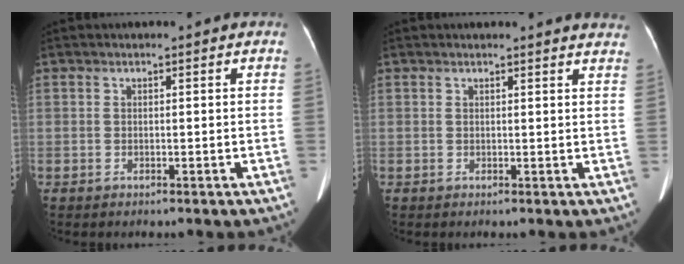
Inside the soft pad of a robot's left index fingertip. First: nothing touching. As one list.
[{"total": 6.4, "force": [6.2, 0.5, 1.1], "torque": [0.002, -0.013, 0.039]}]